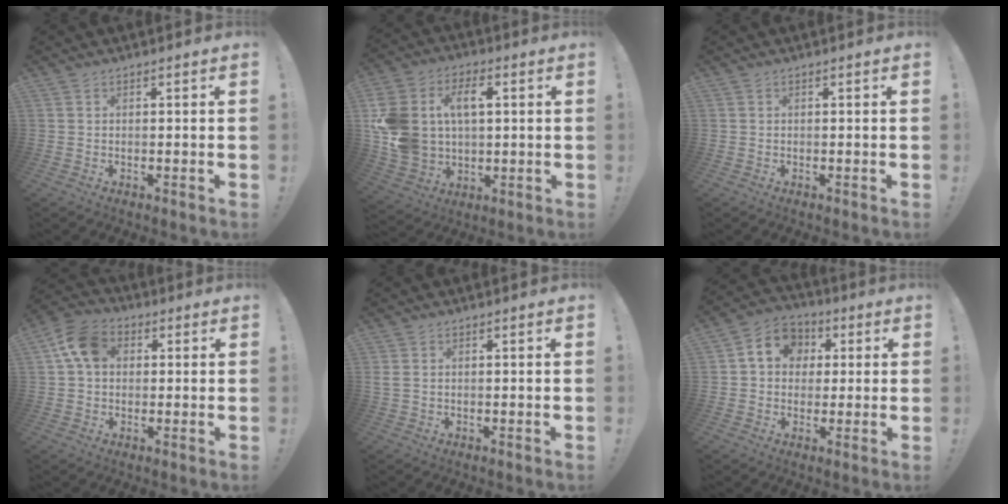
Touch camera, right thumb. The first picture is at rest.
{"total": 17.3, "force": [4.5, 12.4, 11.3], "torque": [-0.224, -0.009, 0.082]}
{"total": 0.0}
{"total": 10.5, "force": [2.8, 7.7, 6.5], "torque": [-0.114, 0.010, 0.057]}
{"total": 1.5, "force": [0.6, 0.8, 1.1], "torque": [-0.028, 0.005, 0.012]}
{"total": 9.8, "force": [2.1, 8.5, 4.4], "torque": [-0.058, 0.004, 0.044]}